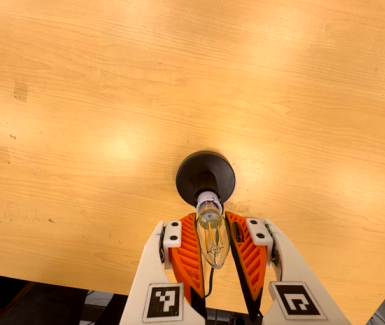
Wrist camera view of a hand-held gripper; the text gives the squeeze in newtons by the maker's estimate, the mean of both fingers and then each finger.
{"total": 13.6, "left": 13.4, "right": 13.8}